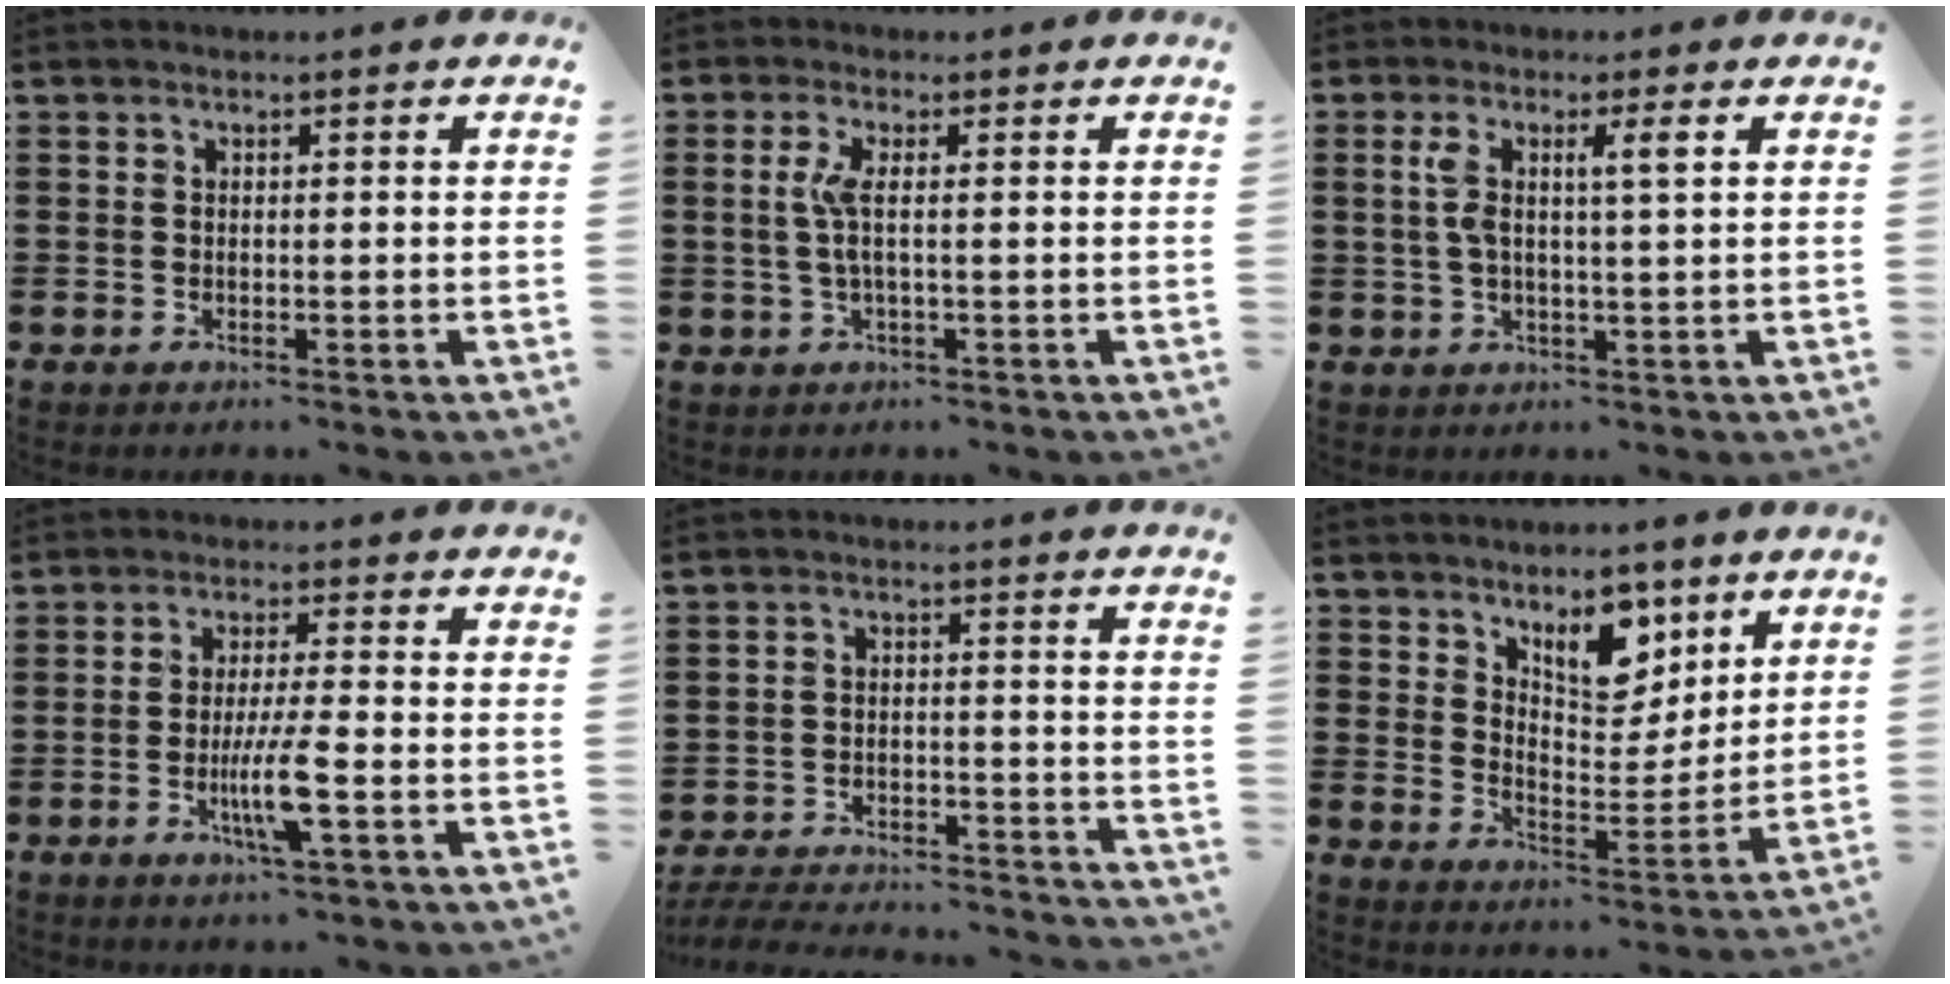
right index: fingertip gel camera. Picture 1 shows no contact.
{"total": 3.6, "force": [0.0, 0.2, 3.6], "torque": [-0.083, -0.009, -0.007]}
{"total": 4.7, "force": [1.3, 0.6, 4.5], "torque": [-0.089, 0.002, 0.017]}
{"total": 6.8, "force": [-2.2, 0.2, 6.4], "torque": [-0.127, -0.019, -0.043]}
{"total": 5.5, "force": [-5.3, 0.3, 1.1], "torque": [-0.030, 0.000, -0.110]}
{"total": 8.7, "force": [6.1, 4.5, 4.3], "torque": [-0.067, -0.023, 0.104]}